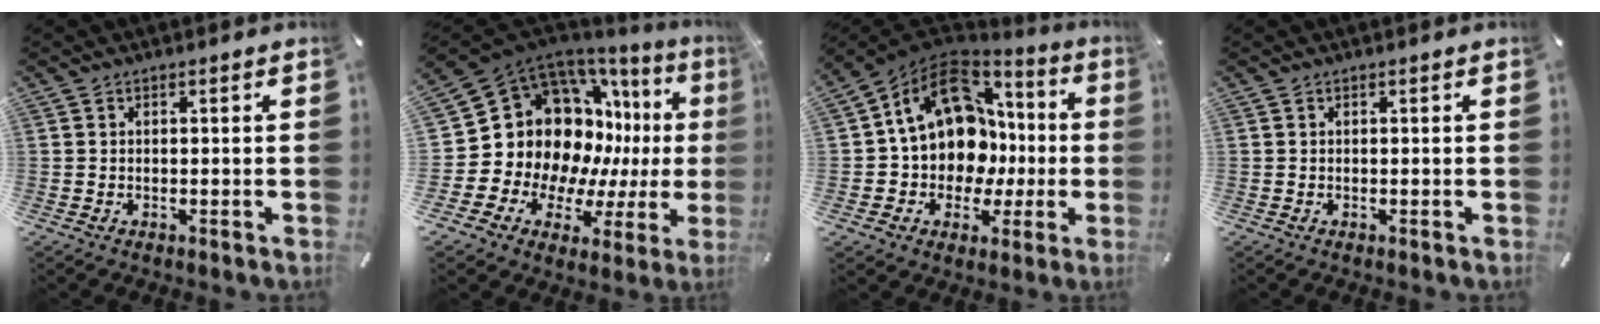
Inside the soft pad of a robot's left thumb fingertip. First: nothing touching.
{"total": 18.6, "force": [4.9, 15.1, 9.8], "torque": [-0.157, -0.086, 0.129]}
{"total": 17.2, "force": [4.1, 13.8, 9.5], "torque": [-0.165, -0.029, 0.082]}
{"total": 0.0}